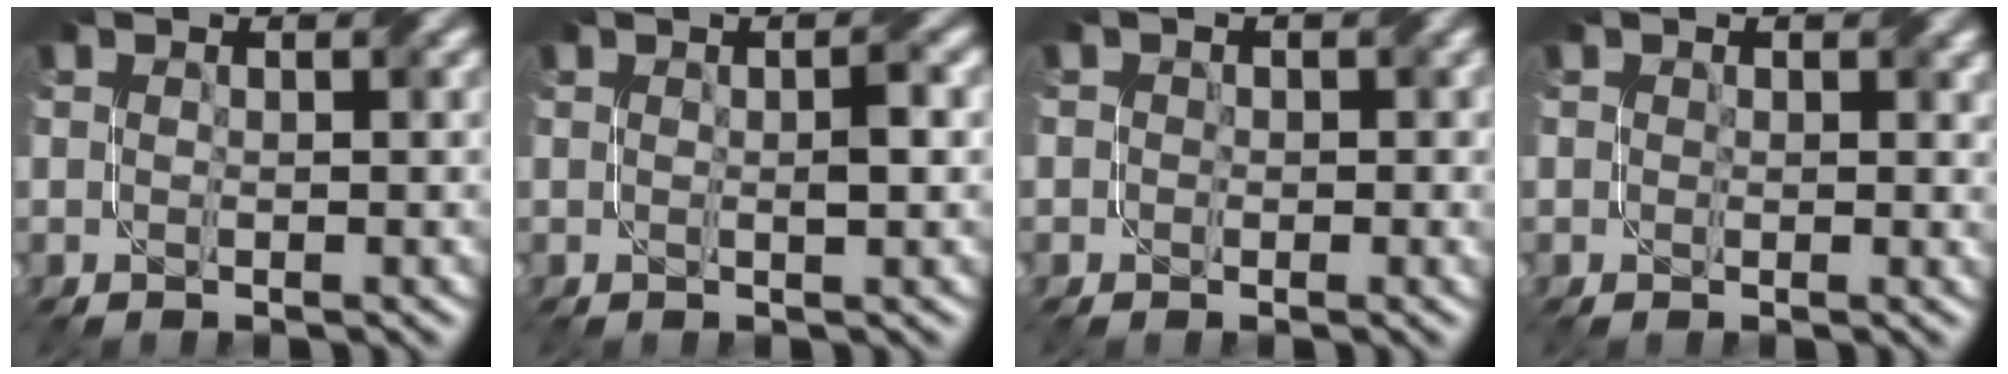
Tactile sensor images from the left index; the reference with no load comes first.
{"total": 1.5, "force": [0.1, 0.2, 1.4], "torque": [-0.021, 0.003, 0.002]}
{"total": 1.8, "force": [0.4, 1.6, 0.7], "torque": [-0.005, 0.003, -0.006]}
{"total": 1.2, "force": [0.6, 0.9, 0.5], "torque": [-0.004, -0.001, 0.008]}